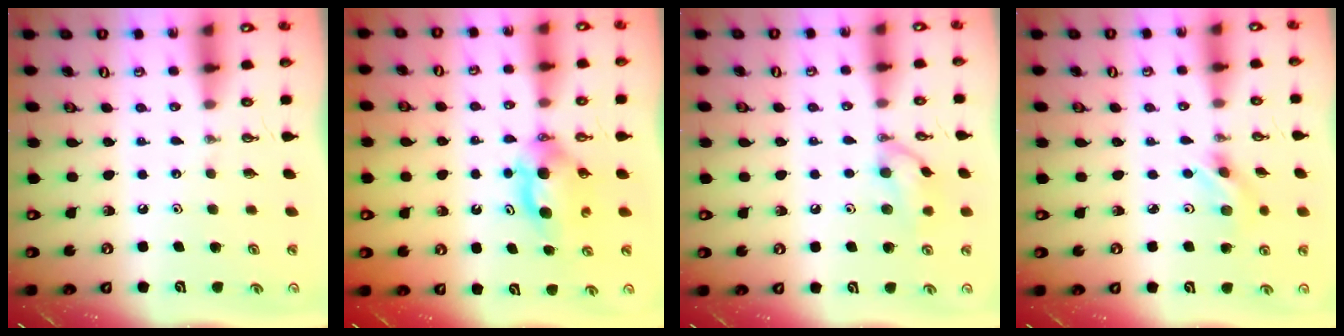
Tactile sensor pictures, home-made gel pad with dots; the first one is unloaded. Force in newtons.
{"total": 7.9, "press": 4.8, "slide": 6.2}
{"total": 10.3, "press": 10.2, "slide": 1.5}
{"total": 3.2, "press": 3.1, "slide": 0.4}